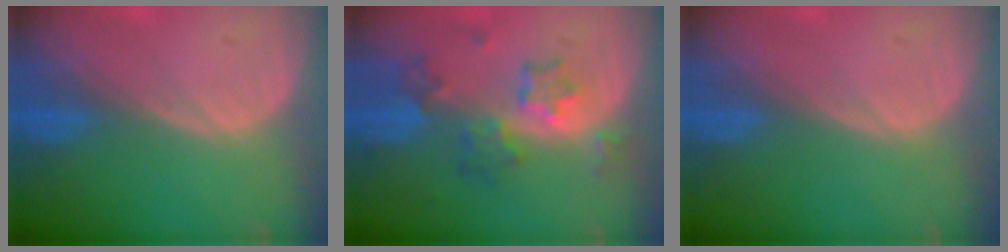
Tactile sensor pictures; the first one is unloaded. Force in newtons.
{"total": 7.0, "press": 6.2, "slide": 3.2}
{"total": 0.0}